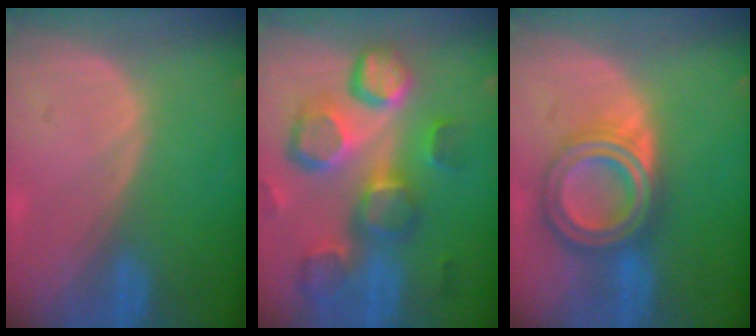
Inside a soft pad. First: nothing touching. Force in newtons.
{"total": 13.0, "press": 11.4, "slide": 6.4}
{"total": 8.0, "press": 8.0, "slide": 0.5}